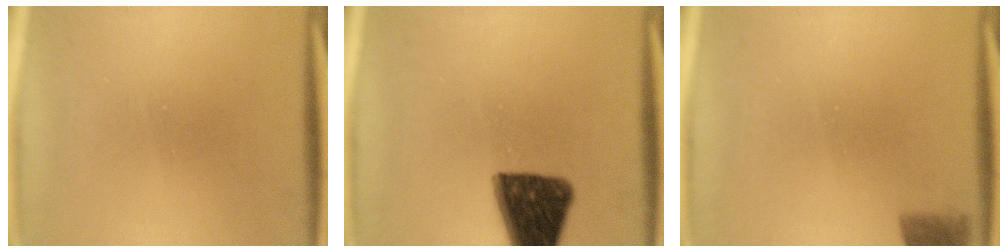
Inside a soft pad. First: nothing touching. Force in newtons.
{"total": 13.6}
{"total": 4.0}